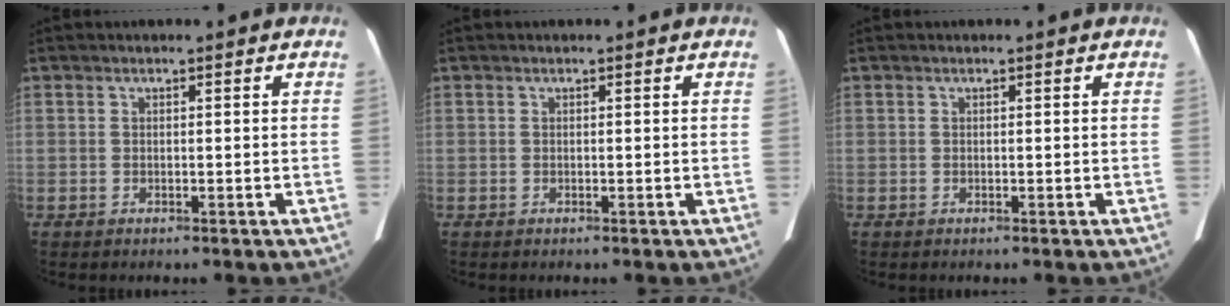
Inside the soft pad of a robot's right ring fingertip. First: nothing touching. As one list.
[{"total": 0.0}, {"total": 0.0}]